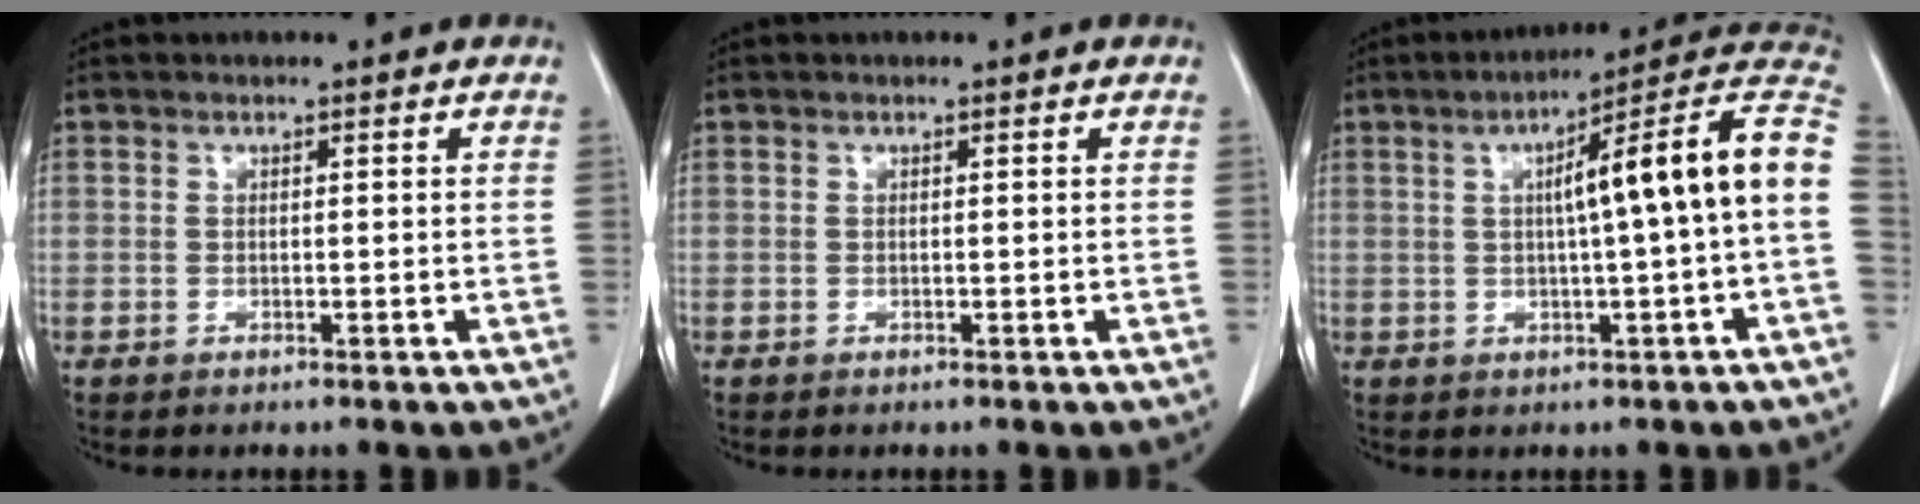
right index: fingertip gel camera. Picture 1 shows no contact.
{"total": 0.0}
{"total": 15.1, "force": [1.1, -0.2, 15.0], "torque": [-0.211, 0.038, 0.012]}